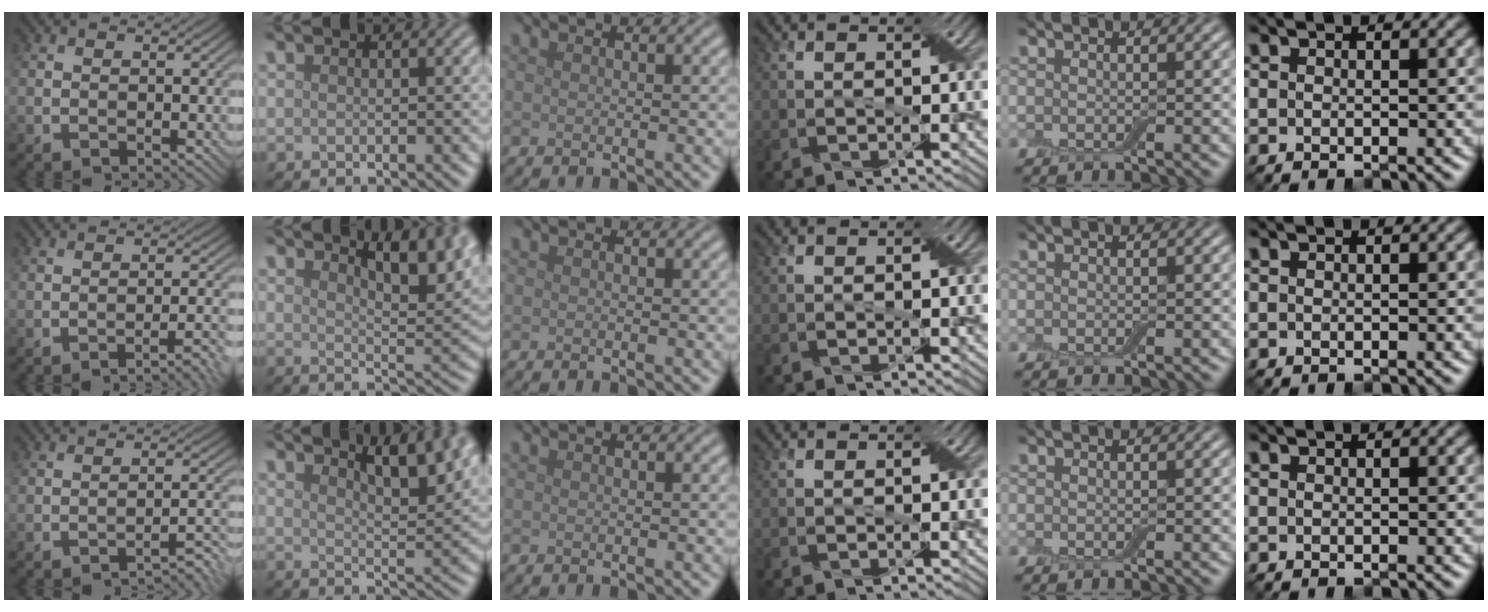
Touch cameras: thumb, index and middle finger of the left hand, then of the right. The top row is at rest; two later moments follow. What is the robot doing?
{"motion": "wrap", "object": "cling film"}